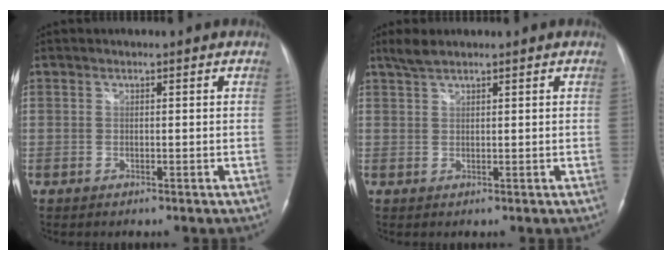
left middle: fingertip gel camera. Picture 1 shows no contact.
{"total": 2.3, "force": [2.0, 0.4, 1.1], "torque": [-0.029, 0.010, 0.042]}